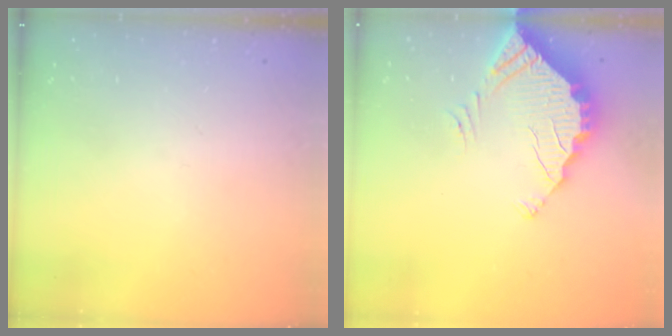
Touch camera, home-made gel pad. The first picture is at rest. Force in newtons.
{"total": 4.5, "press": 4.5, "slide": 0.2}